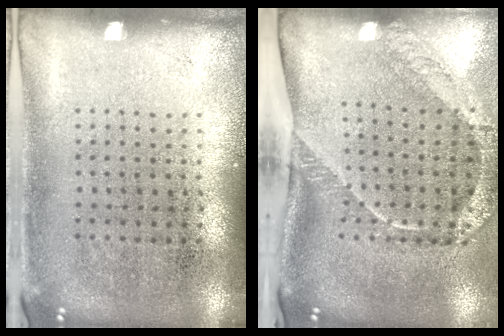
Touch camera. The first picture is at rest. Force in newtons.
{"total": 2.7, "press": 1.8, "slide": 1.9}